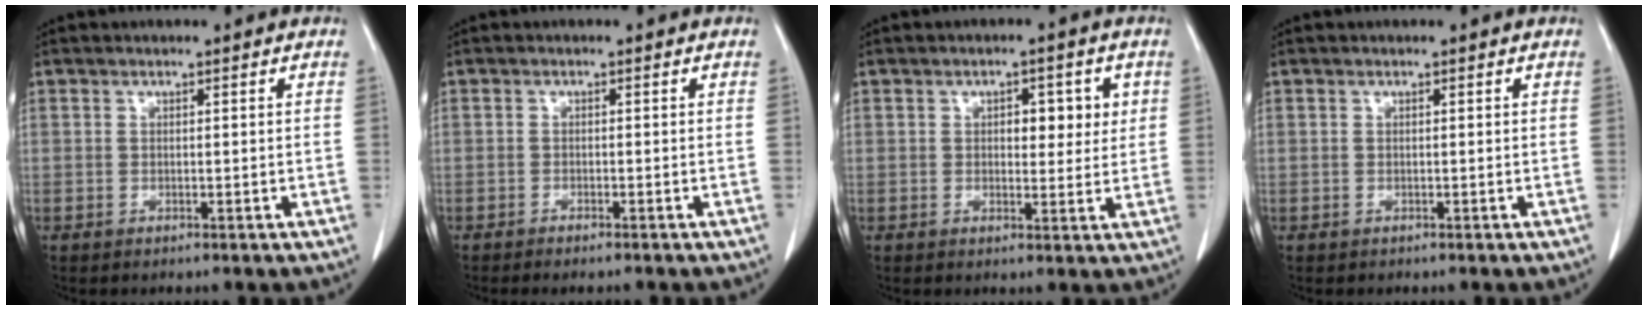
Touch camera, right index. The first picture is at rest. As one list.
[{"total": 1.9, "force": [-1.7, 0.1, 1.0], "torque": [-0.016, -0.005, -0.020]}, {"total": 4.9, "force": [1.3, 2.5, 4.0], "torque": [-0.046, 0.005, 0.018]}, {"total": 0.0}]